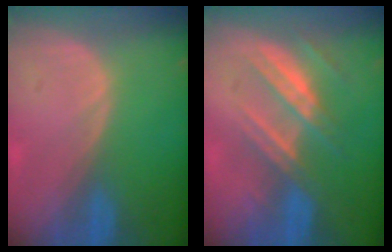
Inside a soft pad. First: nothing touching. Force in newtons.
{"total": 7.4, "press": 6.8, "slide": 3.0}